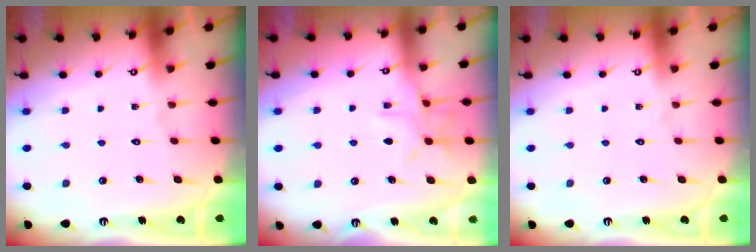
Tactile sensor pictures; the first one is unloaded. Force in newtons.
{"total": 7.4, "press": 7.4, "slide": 0.5}
{"total": 0.0}